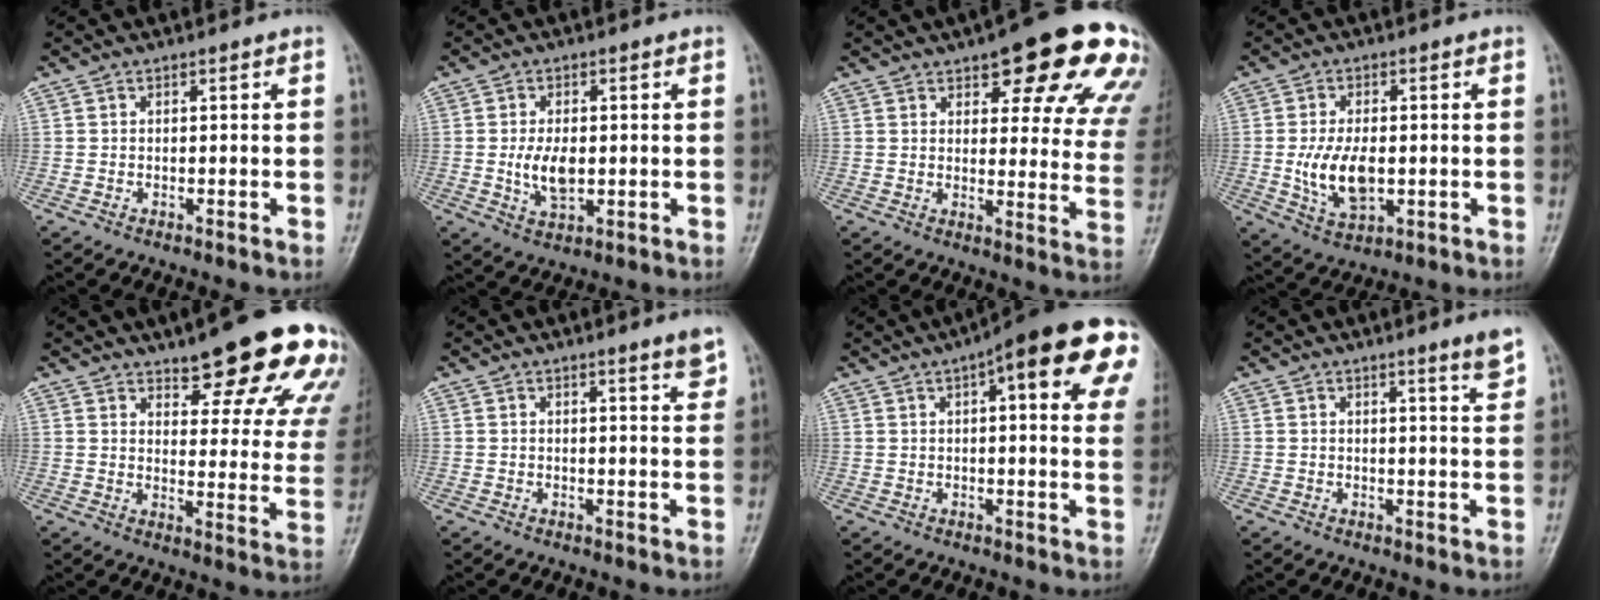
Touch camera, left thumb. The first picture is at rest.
{"total": 5.8, "force": [-0.2, 3.2, 4.8], "torque": [-0.088, -0.009, -0.001]}
{"total": 21.6, "force": [12.8, 7.1, 15.9], "torque": [-0.153, -0.039, 0.147]}
{"total": 8.9, "force": [-0.8, 5.0, 7.3], "torque": [-0.131, -0.008, -0.007]}
{"total": 20.7, "force": [14.7, 6.0, 13.4], "torque": [-0.127, -0.073, 0.178]}
{"total": 3.2, "force": [2.3, 0.2, 2.2], "torque": [-0.025, -0.017, 0.030]}
{"total": 20.2, "force": [7.6, 5.6, 17.8], "torque": [-0.221, 0.010, 0.088]}
{"total": 3.7, "force": [2.6, -0.2, 2.5], "torque": [-0.033, -0.025, 0.037]}